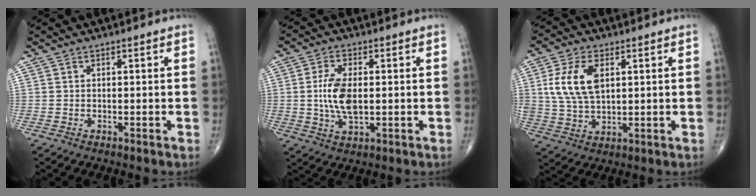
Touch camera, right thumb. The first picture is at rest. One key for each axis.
{"total": 10.0, "fx": 0.4, "fy": 5.3, "fz": 8.5, "tx": -0.168, "ty": -0.005, "tz": 0.012}
{"total": 10.8, "fx": 2.7, "fy": 6.1, "fz": 8.5, "tx": -0.169, "ty": -0.004, "tz": 0.056}